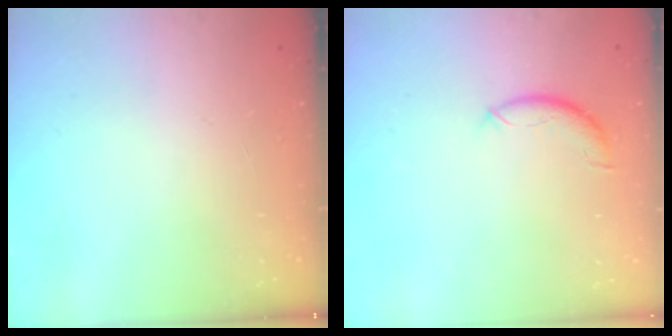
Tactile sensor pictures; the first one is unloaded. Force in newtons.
{"total": 7.8, "press": 7.8, "slide": 0.5}